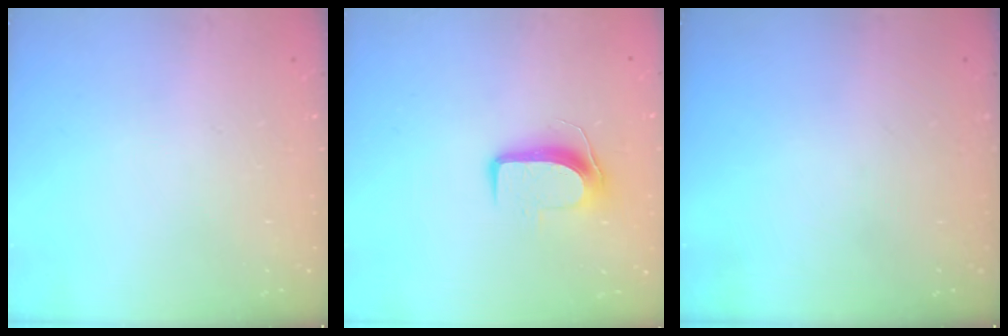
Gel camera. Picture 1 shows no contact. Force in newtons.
{"total": 8.8, "press": 8.8, "slide": 0.8}
{"total": 0.0}